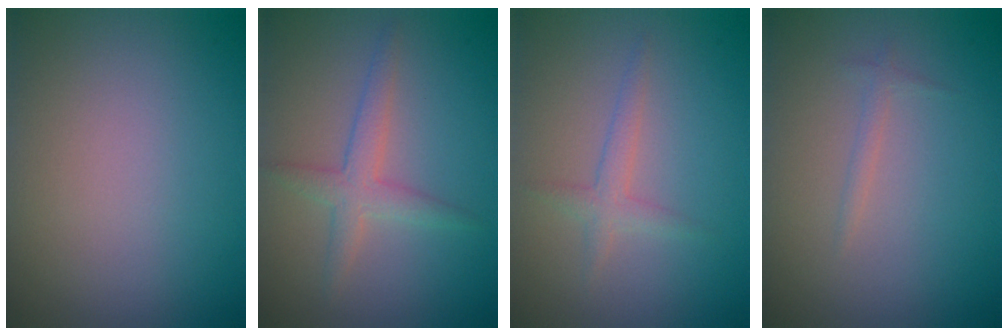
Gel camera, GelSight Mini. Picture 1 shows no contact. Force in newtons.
{"total": 2.5, "press": 2.5, "slide": 0.0}
{"total": 1.7, "press": 1.7, "slide": 0.1}
{"total": 0.7, "press": 0.7, "slide": 0.1}